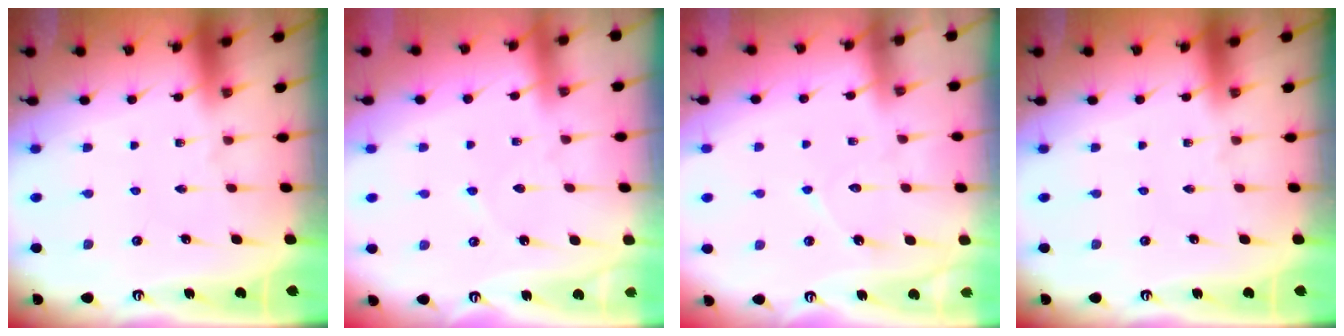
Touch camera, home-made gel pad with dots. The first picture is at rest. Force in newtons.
{"total": 2.4, "press": 2.4, "slide": 0.4}
{"total": 6.1, "press": 6.1, "slide": 0.5}
{"total": 0.0}